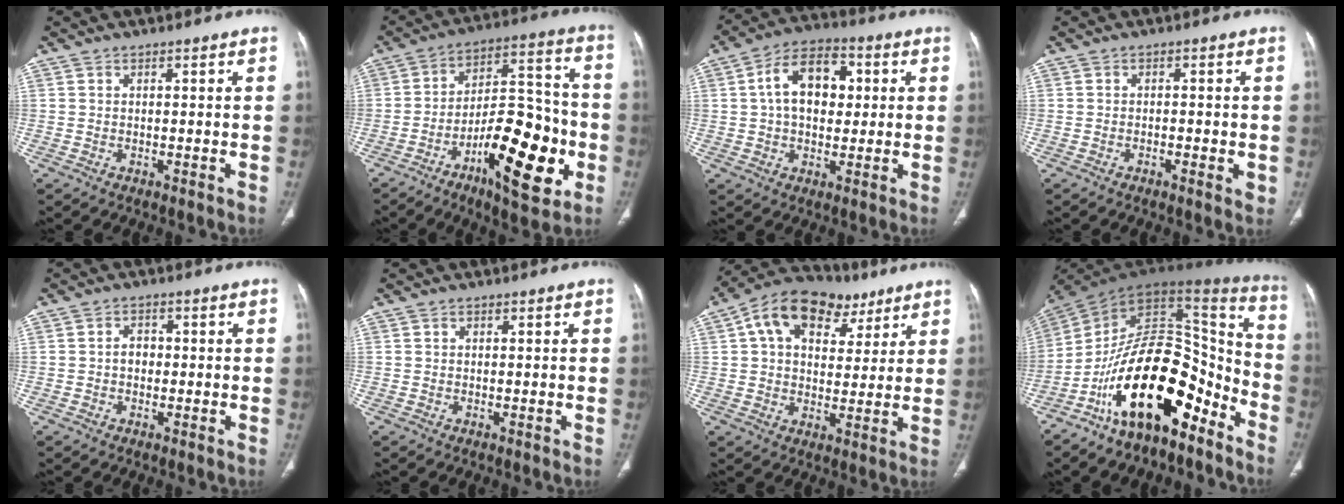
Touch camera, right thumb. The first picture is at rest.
{"total": 20.1, "force": [-7.3, 7.9, 17.0], "torque": [-0.232, 0.044, -0.109]}
{"total": 12.3, "force": [1.9, 8.1, 9.0], "torque": [-0.127, 0.018, 0.025]}
{"total": 2.5, "force": [-0.7, 0.8, 2.3], "torque": [-0.034, 0.000, -0.011]}
{"total": 2.5, "force": [-0.3, 2.0, 1.5], "torque": [-0.012, 0.008, -0.010]}
{"total": 0.0}
{"total": 17.6, "force": [8.1, 11.4, 10.6], "torque": [-0.139, 0.010, 0.126]}
{"total": 26.3, "force": [-13.8, 11.7, 19.1], "torque": [-0.304, 0.103, -0.232]}